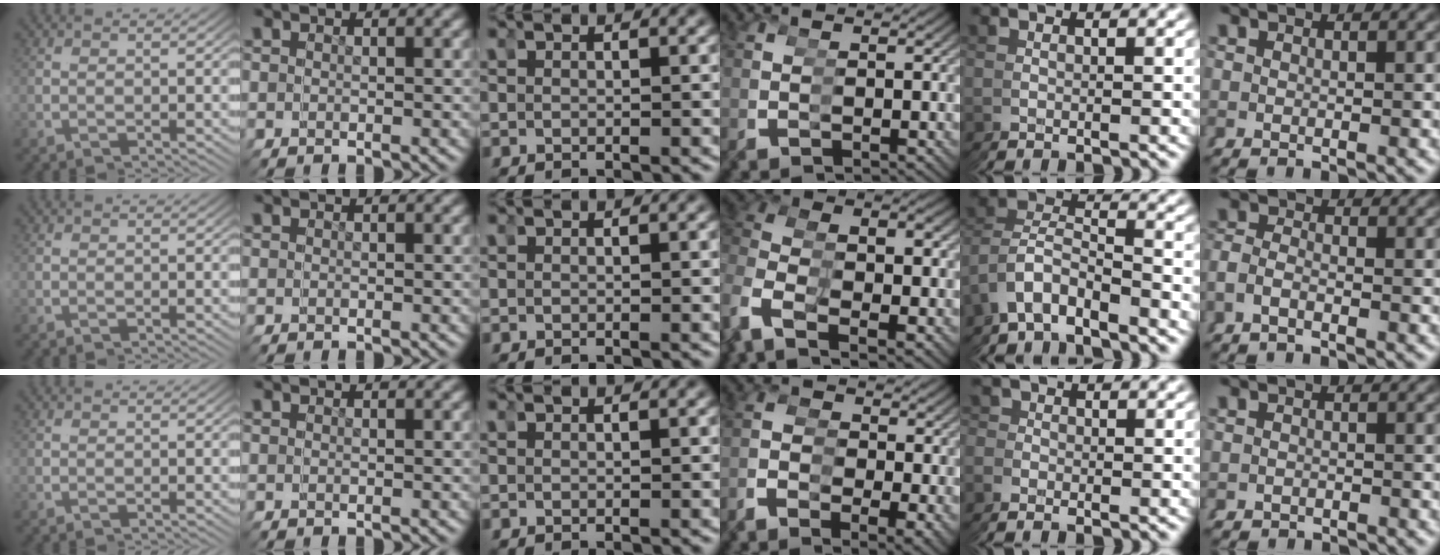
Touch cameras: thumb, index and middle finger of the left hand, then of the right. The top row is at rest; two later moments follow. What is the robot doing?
{"motion": "grasp_and_lifting", "object": "hoodie"}